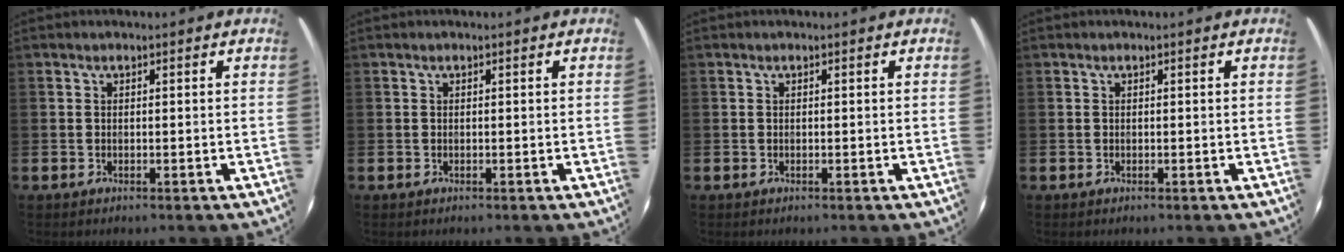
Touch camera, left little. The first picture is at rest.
{"total": 0.0}
{"total": 0.0}
{"total": 0.0}